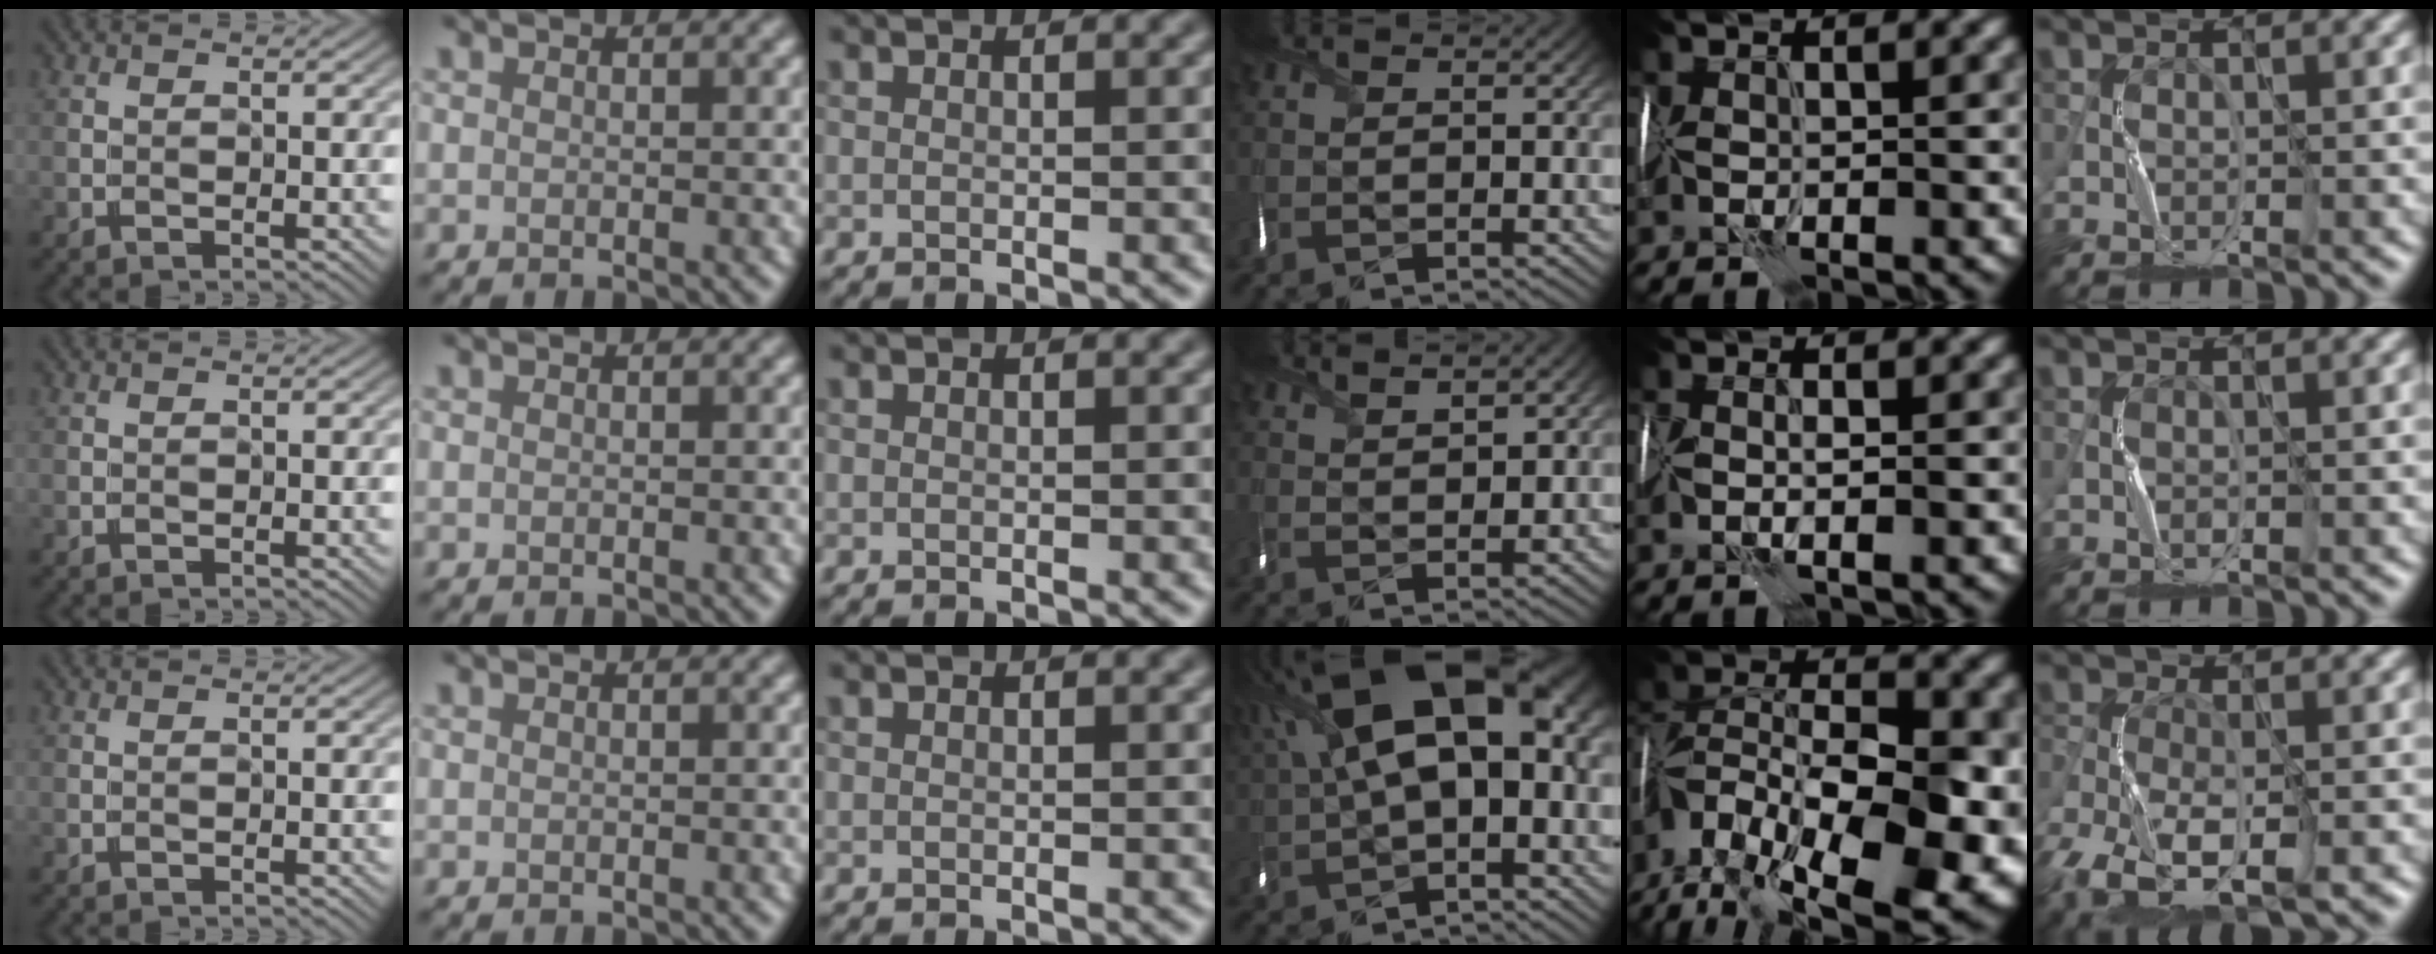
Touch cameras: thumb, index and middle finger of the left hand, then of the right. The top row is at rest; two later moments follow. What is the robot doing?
{"motion": "wrap", "object": "sponge"}